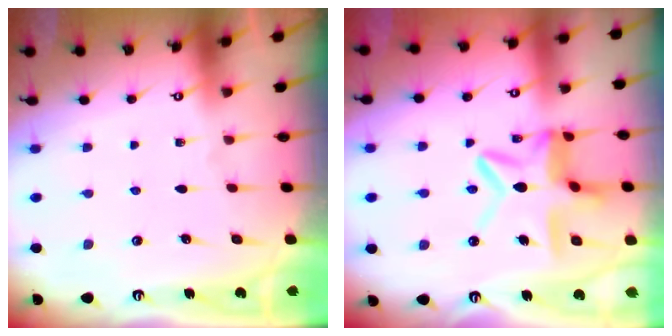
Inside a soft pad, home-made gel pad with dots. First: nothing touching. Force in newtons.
{"total": 12.7, "press": 12.6, "slide": 1.0}